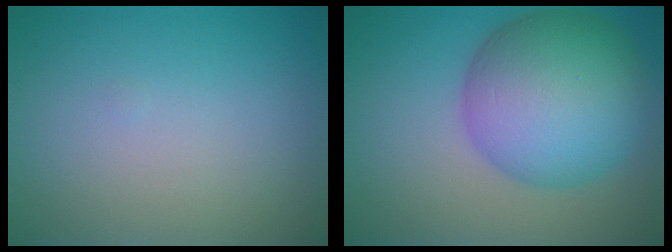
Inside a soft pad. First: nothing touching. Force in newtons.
{"total": 11.1, "press": 11.1, "slide": 0.3}